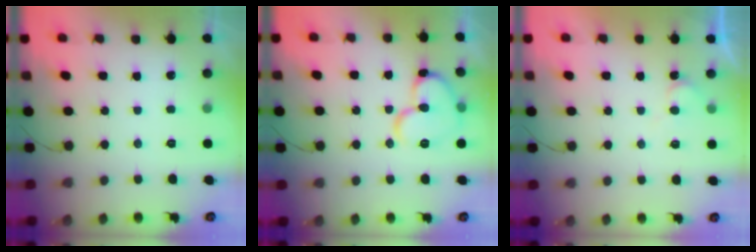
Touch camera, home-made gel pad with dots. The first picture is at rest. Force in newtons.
{"total": 13.3, "press": 13.1, "slide": 2.1}
{"total": 4.3, "press": 4.2, "slide": 0.5}